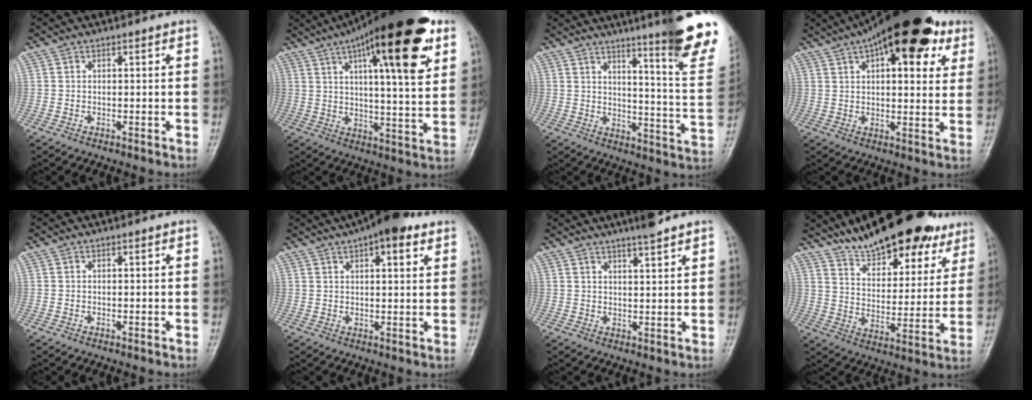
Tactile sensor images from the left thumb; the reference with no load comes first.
{"total": 25.1, "force": [11.2, 6.5, 21.5], "torque": [-0.312, -0.010, 0.164]}
{"total": 19.9, "force": [12.6, 1.7, 15.3], "torque": [-0.173, -0.081, 0.164]}
{"total": 22.1, "force": [11.1, 9.2, 16.8], "torque": [-0.224, 0.007, 0.160]}
{"total": 0.0}
{"total": 10.1, "force": [6.0, 3.6, 7.3], "torque": [-0.087, -0.005, 0.083]}
{"total": 5.1, "force": [4.1, 0.5, 3.0], "torque": [-0.037, -0.017, 0.064]}
{"total": 22.3, "force": [17.3, 8.1, 11.5], "torque": [-0.134, -0.071, 0.255]}